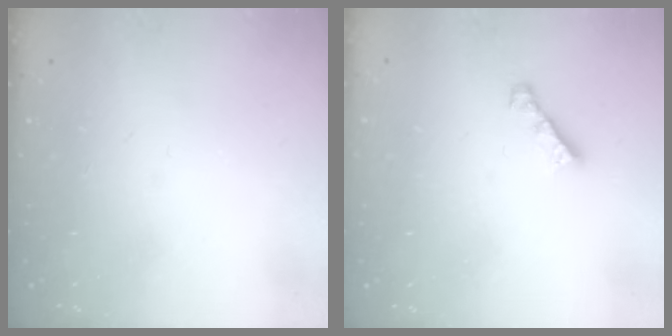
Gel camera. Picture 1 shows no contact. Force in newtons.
{"total": 3.0, "press": 3.0, "slide": 0.3}